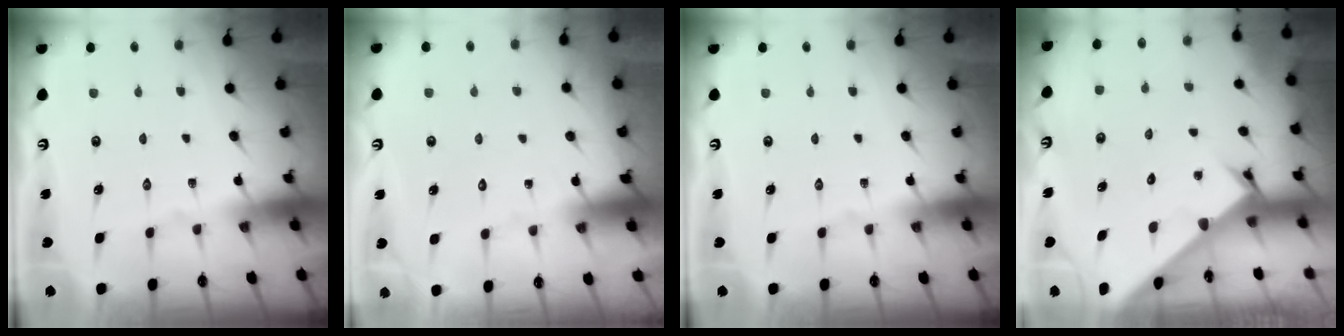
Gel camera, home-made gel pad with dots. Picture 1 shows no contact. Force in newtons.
{"total": 5.8, "press": 5.8, "slide": 0.5}
{"total": 0.0}
{"total": 2.2, "press": 2.2, "slide": 0.2}